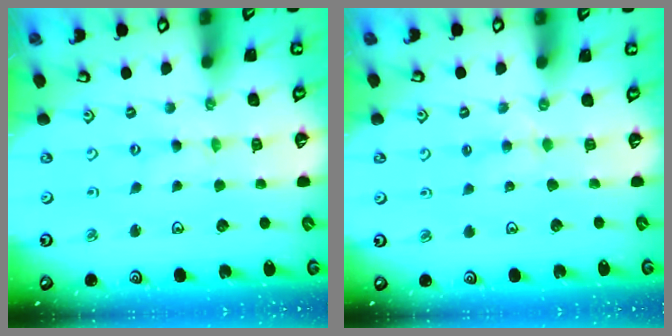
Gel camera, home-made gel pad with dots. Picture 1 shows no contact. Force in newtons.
{"total": 2.8, "press": 2.8, "slide": 0.5}